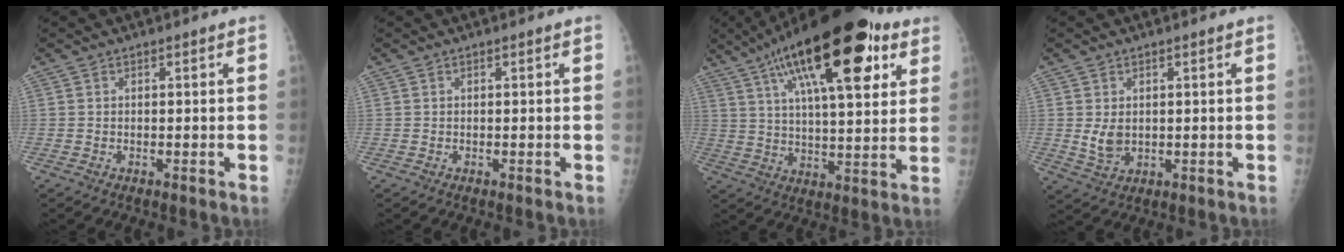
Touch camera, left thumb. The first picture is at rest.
{"total": 0.0}
{"total": 25.8, "force": [12.5, 9.0, 20.7], "torque": [-0.309, -0.008, 0.196]}
{"total": 4.0, "force": [0.5, 2.8, 2.8], "torque": [-0.040, -0.011, 0.017]}